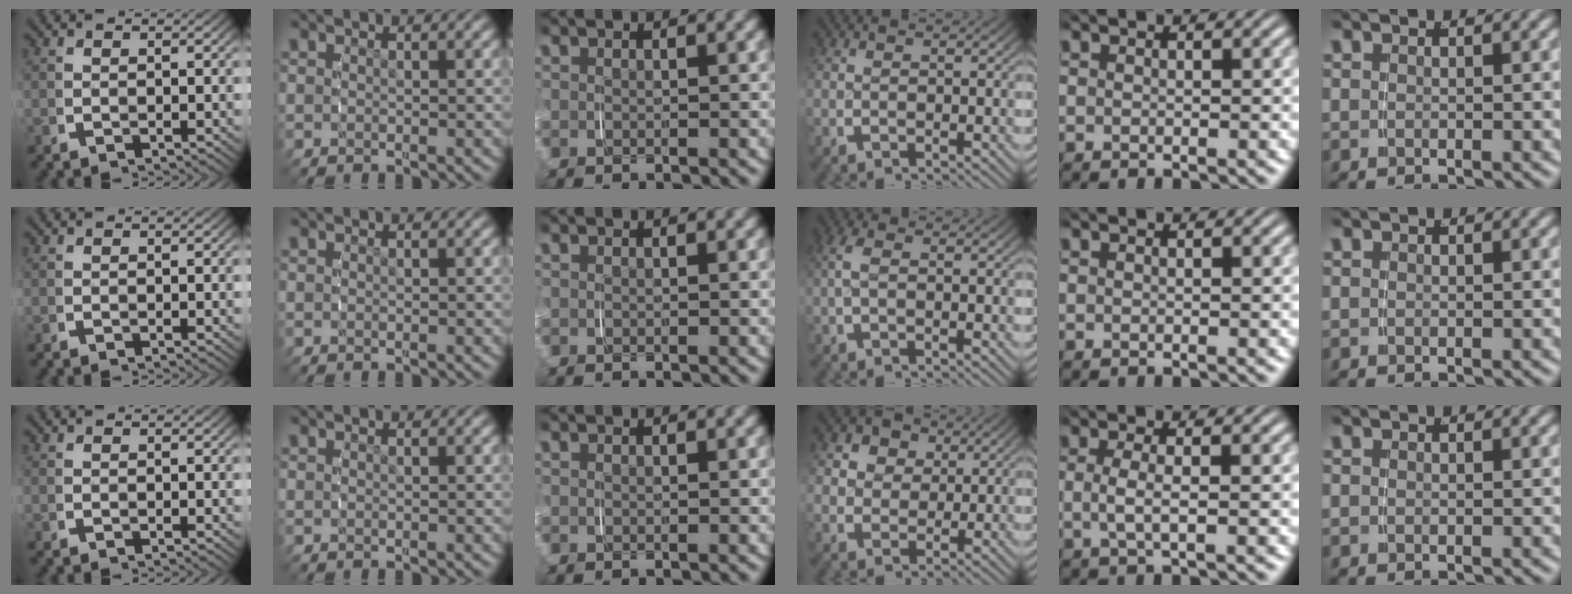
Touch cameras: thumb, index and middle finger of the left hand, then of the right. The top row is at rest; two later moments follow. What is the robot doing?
{"motion": "grasp_and_lifting", "object": "pen bag"}